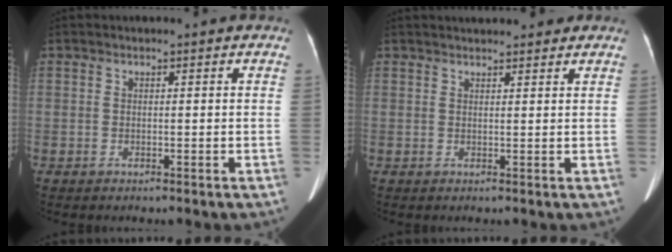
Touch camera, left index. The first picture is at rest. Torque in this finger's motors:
{"motor_torque": [0.10, -0.10, 0.05, 0.02]}